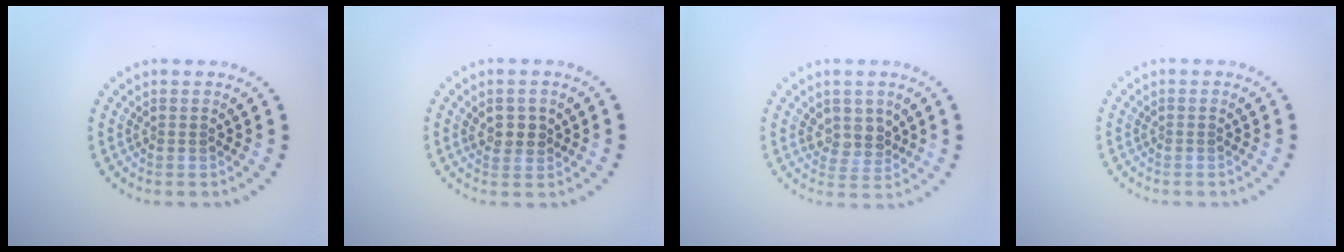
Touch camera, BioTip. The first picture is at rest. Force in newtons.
{"total": 1.6, "press": 1.5, "slide": 0.4}
{"total": 2.5, "press": 2.1, "slide": 1.3}
{"total": 0.0}